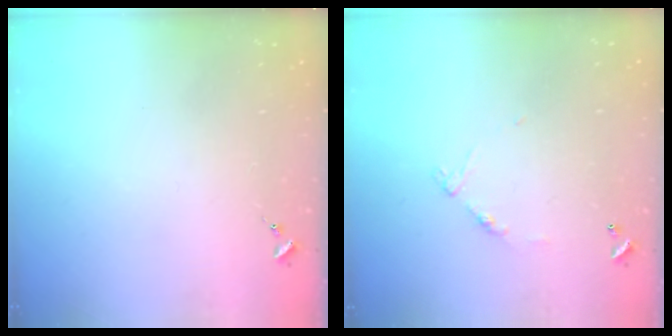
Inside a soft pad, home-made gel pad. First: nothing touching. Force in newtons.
{"total": 6.7, "press": 6.6, "slide": 0.5}